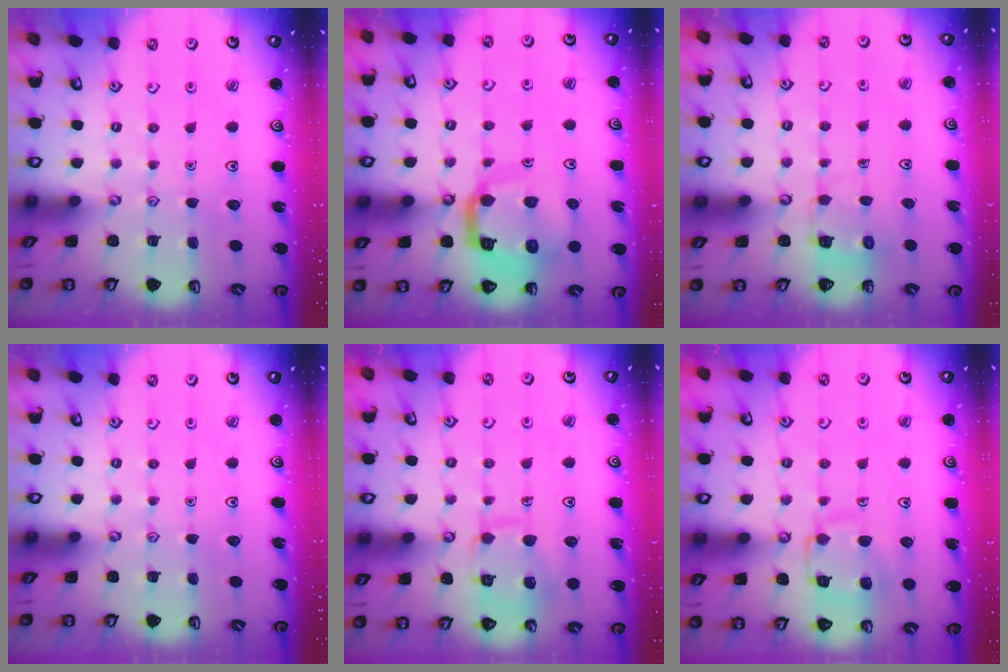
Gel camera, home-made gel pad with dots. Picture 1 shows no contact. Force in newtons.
{"total": 15.1, "press": 14.9, "slide": 1.8}
{"total": 5.6, "press": 5.6, "slide": 0.4}
{"total": 0.0}
{"total": 11.9, "press": 11.9, "slide": 0.9}
{"total": 12.2, "press": 12.1, "slide": 1.2}